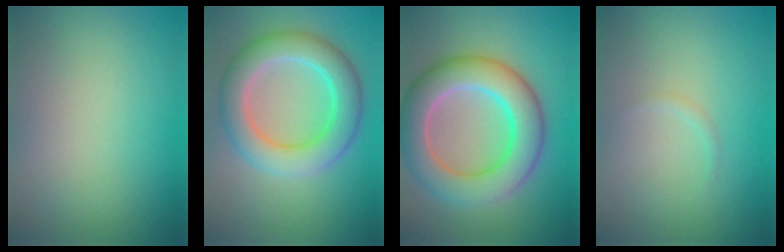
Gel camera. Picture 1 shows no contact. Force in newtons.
{"total": 6.4, "press": 6.4, "slide": 0.2}
{"total": 8.4, "press": 8.4, "slide": 0.3}
{"total": 0.5, "press": 0.5, "slide": 0.1}